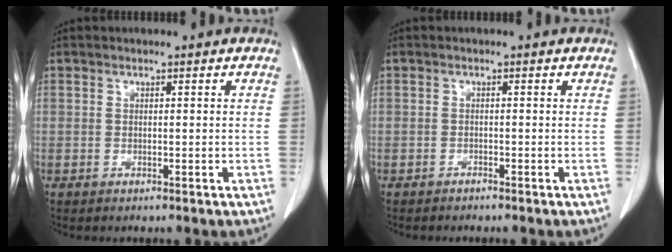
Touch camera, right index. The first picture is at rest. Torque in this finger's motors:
{"motor_torque": [0.10, -0.10, 0.07, 0.01]}